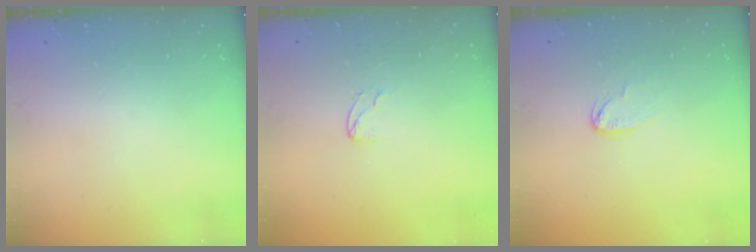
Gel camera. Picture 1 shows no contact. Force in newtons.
{"total": 3.8, "press": 3.8, "slide": 0.3}
{"total": 3.5, "press": 3.5, "slide": 0.3}